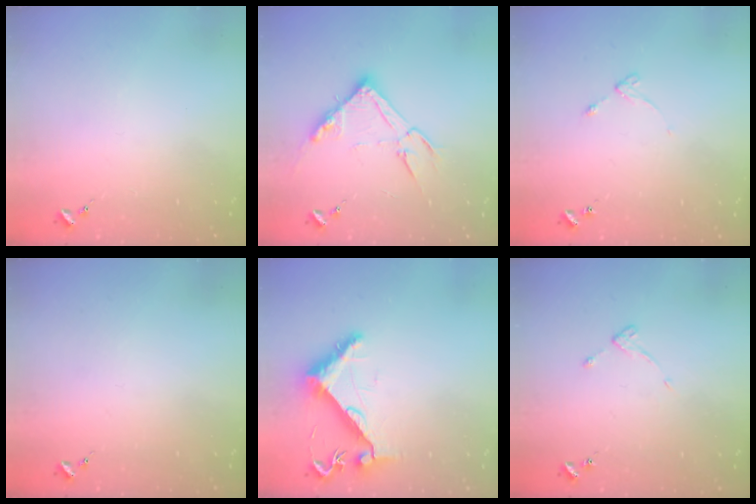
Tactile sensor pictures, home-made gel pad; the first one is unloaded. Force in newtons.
{"total": 14.8, "press": 14.8, "slide": 0.4}
{"total": 4.0, "press": 3.9, "slide": 0.5}
{"total": 0.0}
{"total": 7.9, "press": 7.9, "slide": 0.4}
{"total": 3.6, "press": 3.6, "slide": 0.6}